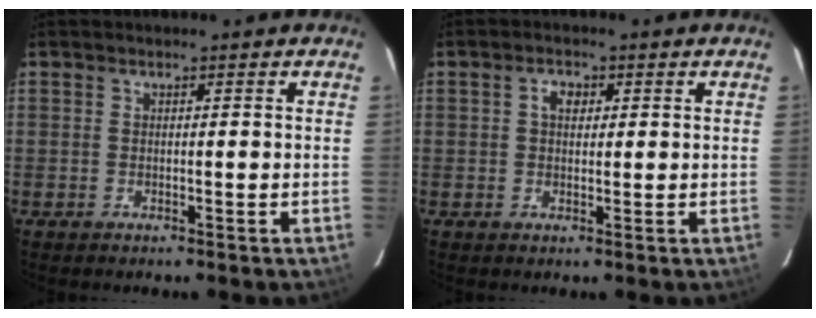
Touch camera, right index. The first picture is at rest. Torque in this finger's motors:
{"motor_torque": [0.07, -0.01, 0.04, 0.04]}